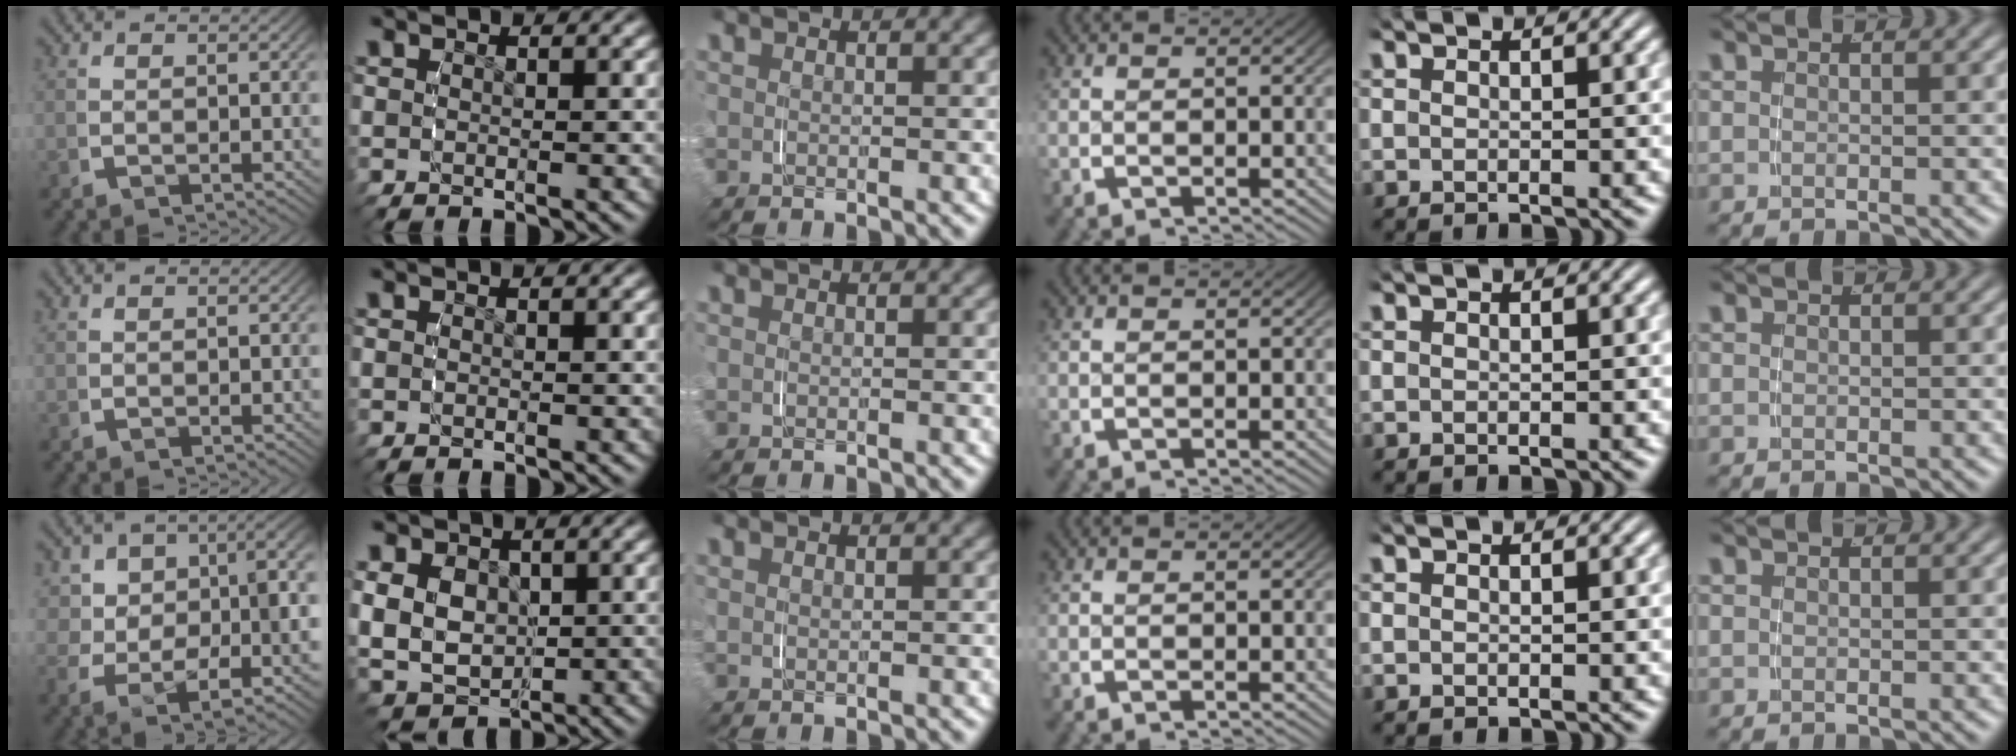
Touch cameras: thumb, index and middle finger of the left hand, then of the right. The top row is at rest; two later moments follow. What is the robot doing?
{"motion": "grasp_and_lifting", "object": "jacket"}